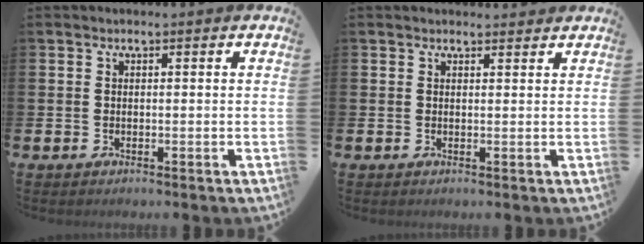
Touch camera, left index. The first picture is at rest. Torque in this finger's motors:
{"motor_torque": [0.60, -0.76, 0.10, 0.00]}